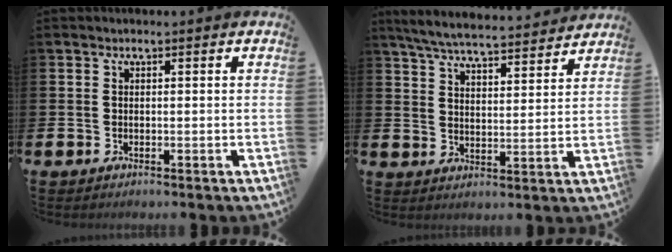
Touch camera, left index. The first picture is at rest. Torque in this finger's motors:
{"motor_torque": [1.02, -1.11, 0.38, 0.15]}